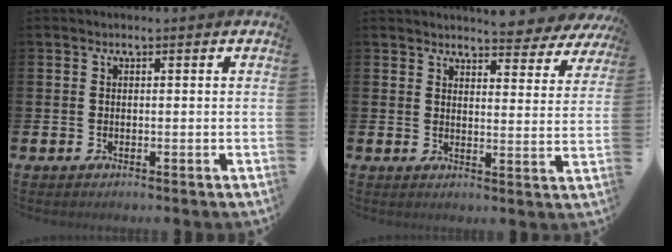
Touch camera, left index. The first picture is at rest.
{"total": 4.6, "force": [4.6, 0.6, 0.4], "torque": [-0.007, -0.036, 0.078]}